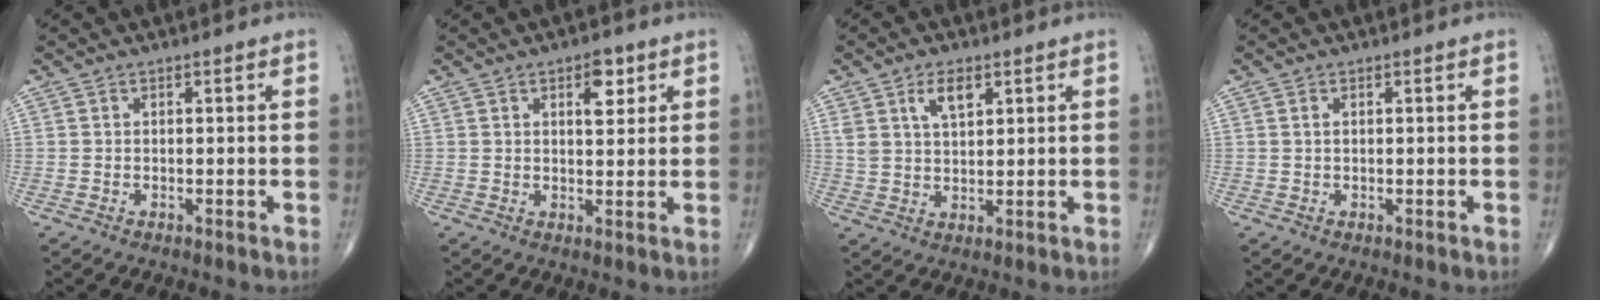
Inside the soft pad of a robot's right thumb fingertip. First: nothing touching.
{"total": 4.7, "force": [2.2, 2.2, 3.5], "torque": [-0.036, -0.010, 0.031]}
{"total": 5.5, "force": [2.9, 2.7, 3.9], "torque": [-0.062, -0.014, 0.056]}
{"total": 0.8, "force": [0.3, 0.4, 0.6], "torque": [-0.014, 0.005, 0.007]}